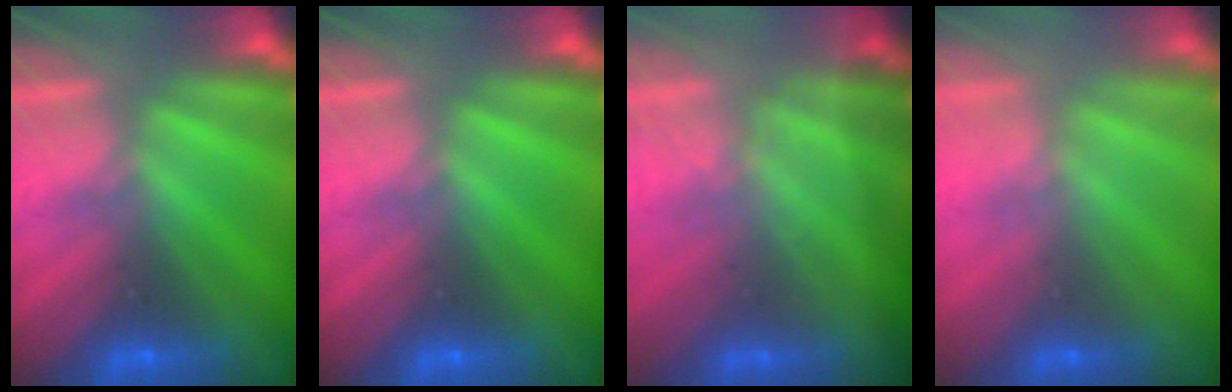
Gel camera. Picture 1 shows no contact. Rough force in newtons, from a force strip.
{"total": 0.0}
{"total": 1.3}
{"total": 2.2}